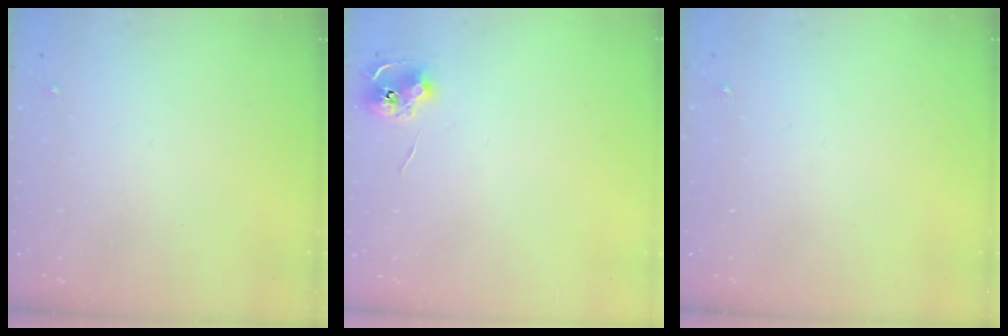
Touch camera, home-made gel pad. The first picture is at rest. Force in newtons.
{"total": 6.6, "press": 6.6, "slide": 0.3}
{"total": 0.0}